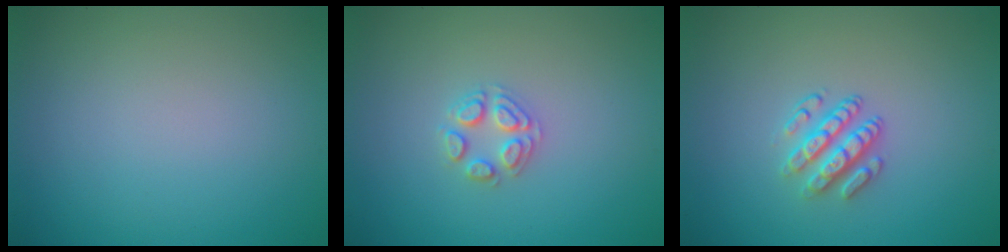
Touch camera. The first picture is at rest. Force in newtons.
{"total": 2.2, "press": 2.2, "slide": 0.2}
{"total": 3.0, "press": 2.4, "slide": 1.6}